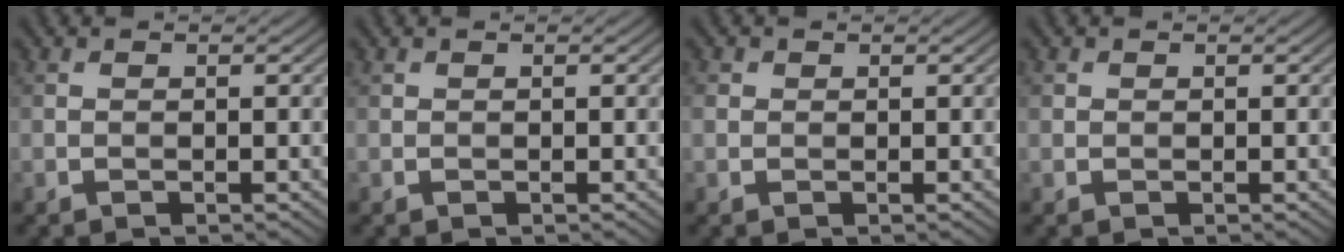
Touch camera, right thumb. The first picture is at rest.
{"total": 0.0}
{"total": 1.1, "force": [0.4, 1.0, 0.4], "torque": [-0.010, 0.002, 0.005]}
{"total": 0.6, "force": [0.3, 0.5, 0.1], "torque": [0.000, -0.001, 0.006]}